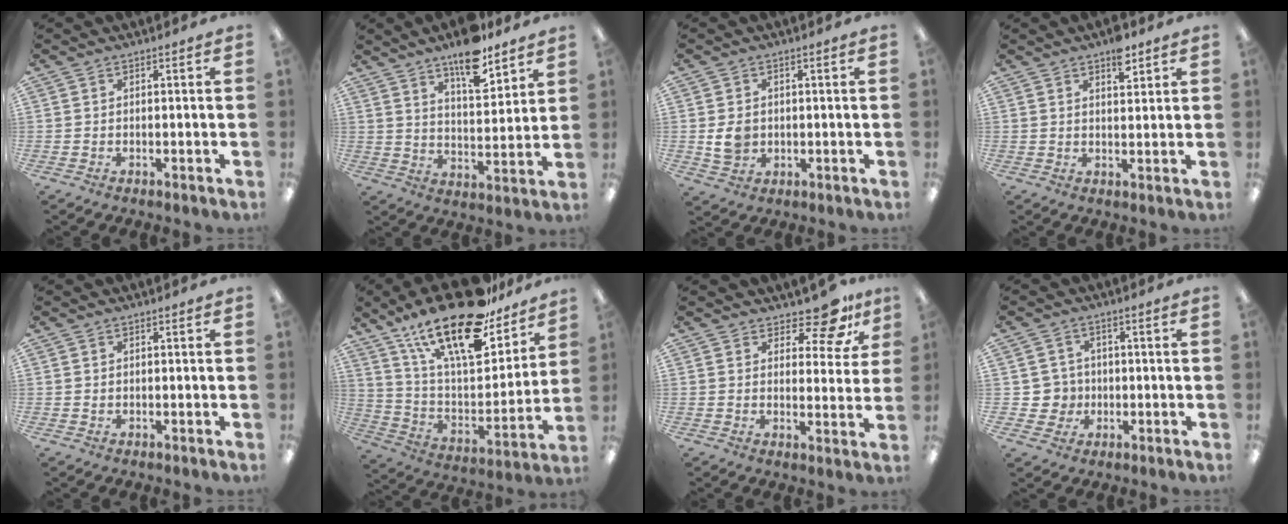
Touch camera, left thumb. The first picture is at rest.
{"total": 12.4, "force": [9.6, 4.0, 6.7], "torque": [-0.091, -0.061, 0.165]}
{"total": 5.2, "force": [0.1, 4.3, 2.8], "torque": [-0.043, 0.002, 0.001]}
{"total": 2.7, "force": [1.8, 0.9, 1.7], "torque": [-0.022, -0.005, 0.029]}
{"total": 0.6, "force": [0.3, 0.4, 0.1], "torque": [-0.003, 0.003, 0.006]}
{"total": 25.6, "force": [17.8, 9.6, 15.8], "torque": [-0.253, -0.105, 0.305]}
{"total": 10.0, "force": [7.9, 4.0, 4.6], "torque": [-0.053, -0.053, 0.139]}
{"total": 5.3, "force": [-0.1, 5.3, 0.4], "torque": [-0.009, 0.008, 0.000]}